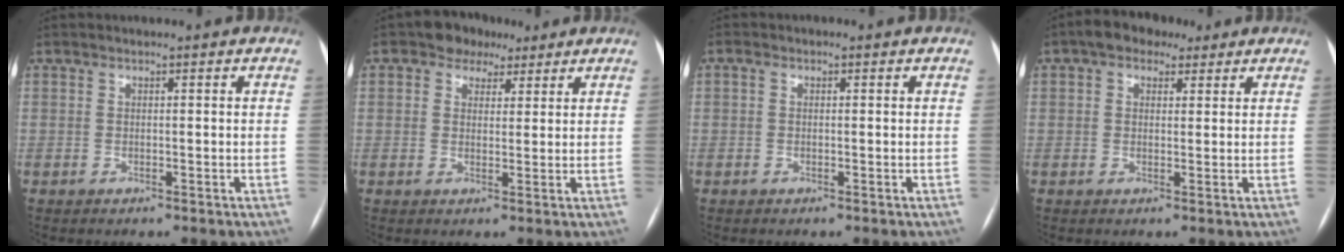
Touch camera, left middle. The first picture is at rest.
{"total": 4.7, "force": [2.9, 3.4, 1.5], "torque": [-0.026, 0.020, 0.044]}
{"total": 0.7, "force": [0.0, 0.5, 0.4], "torque": [-0.011, 0.002, -0.004]}
{"total": 5.2, "force": [3.1, 3.3, 2.5], "torque": [-0.042, 0.027, 0.049]}